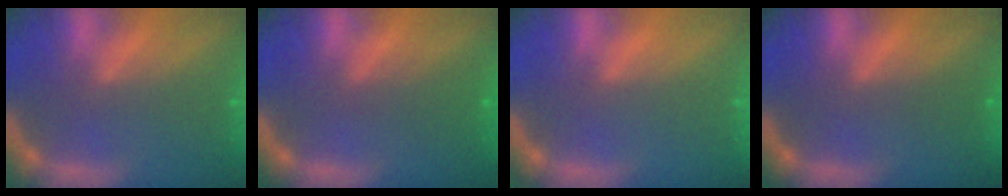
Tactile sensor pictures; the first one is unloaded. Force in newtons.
{"total": 2.0}
{"total": 0.0}
{"total": 1.0}